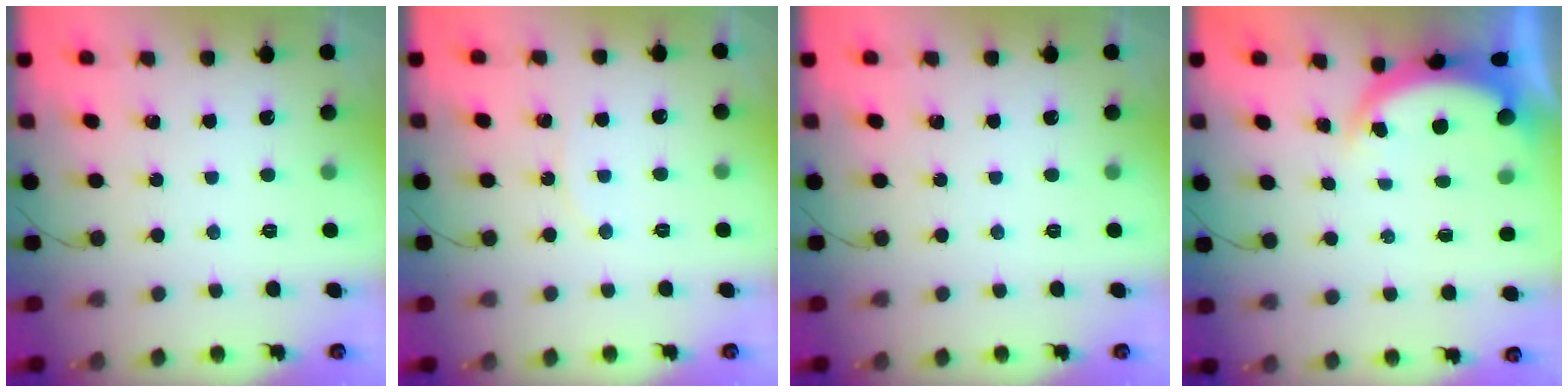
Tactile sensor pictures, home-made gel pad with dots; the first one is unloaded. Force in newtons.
{"total": 4.7, "press": 4.6, "slide": 0.6}
{"total": 0.0}
{"total": 4.7, "press": 4.6, "slide": 0.3}